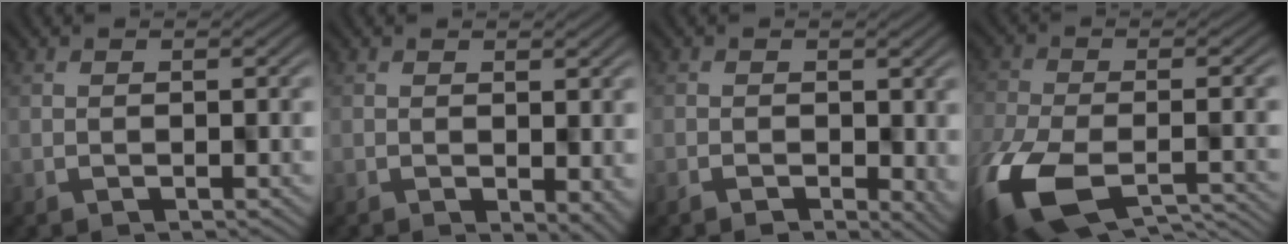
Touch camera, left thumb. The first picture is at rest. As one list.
[{"total": 2.1, "force": [-0.4, 1.0, 1.8], "torque": [-0.031, -0.005, 0.007]}, {"total": 1.1, "force": [-0.3, 0.9, 0.6], "torque": [-0.005, -0.003, -0.001]}, {"total": 13.4, "force": [-7.3, 6.1, 9.4], "torque": [-0.233, -0.050, -0.113]}]